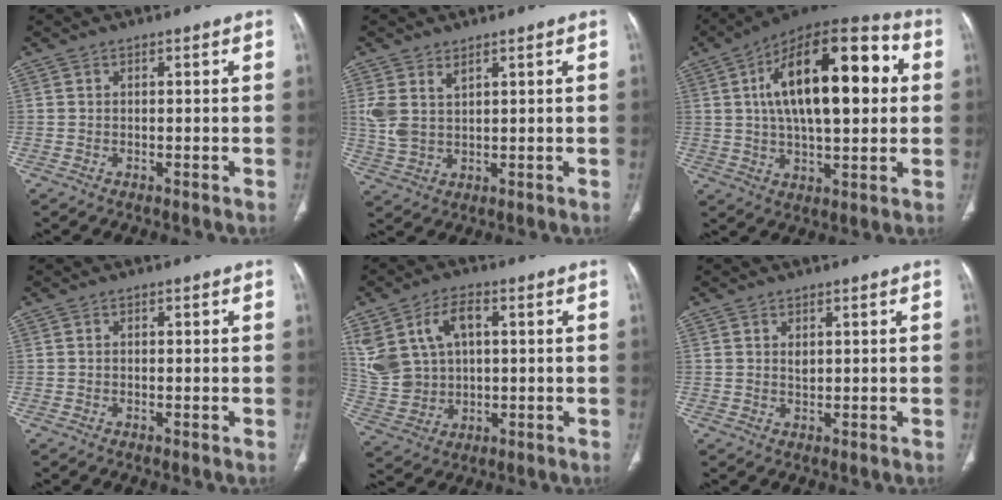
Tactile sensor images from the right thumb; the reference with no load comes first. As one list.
[{"total": 5.6, "force": [2.6, 3.1, 3.8], "torque": [-0.083, -0.011, 0.065]}, {"total": 24.5, "force": [4.7, 10.8, 21.5], "torque": [-0.327, 0.019, 0.063]}, {"total": 0.0}, {"total": 13.6, "force": [3.9, 9.2, 9.2], "torque": [-0.180, 0.004, 0.091]}, {"total": 1.5, "force": [0.6, 0.8, 1.1], "torque": [-0.016, -0.002, 0.014]}]